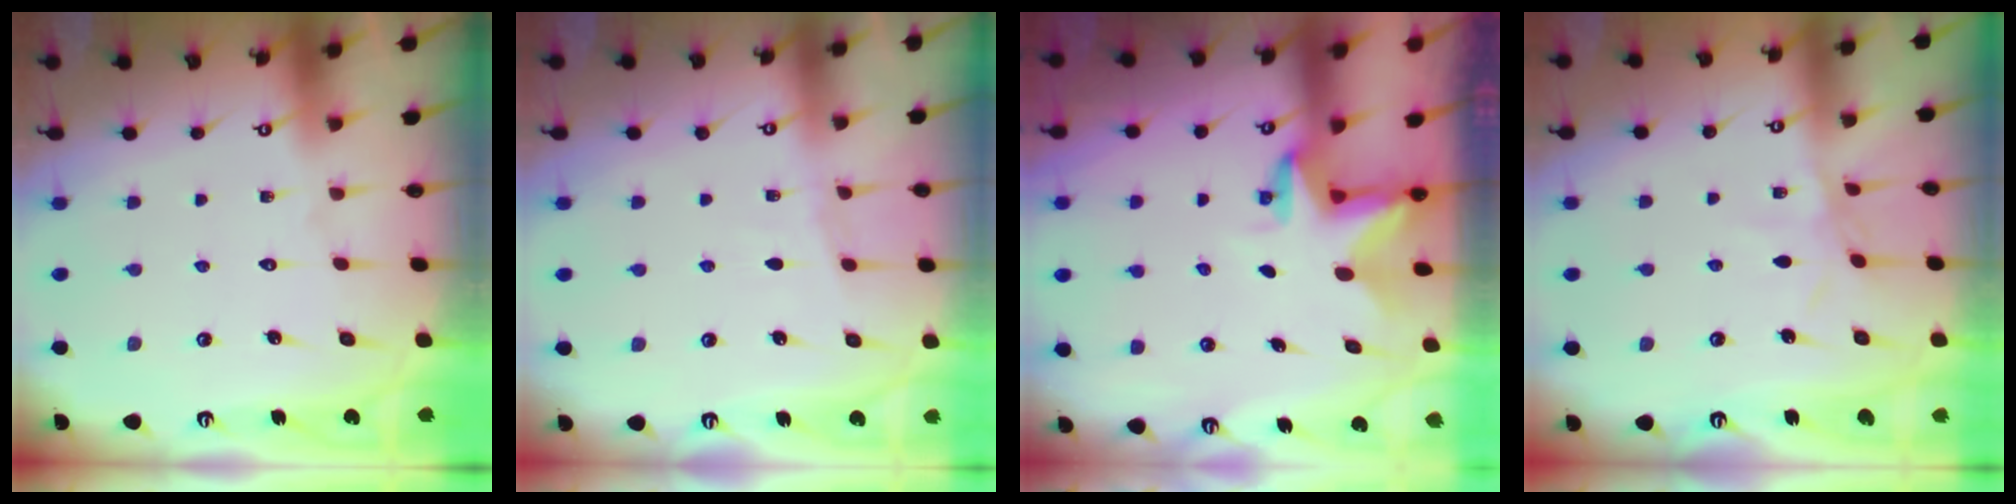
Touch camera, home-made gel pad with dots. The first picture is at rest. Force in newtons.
{"total": 2.7, "press": 2.6, "slide": 0.4}
{"total": 2.8, "press": 2.8, "slide": 0.1}
{"total": 3.1, "press": 3.1, "slide": 0.4}